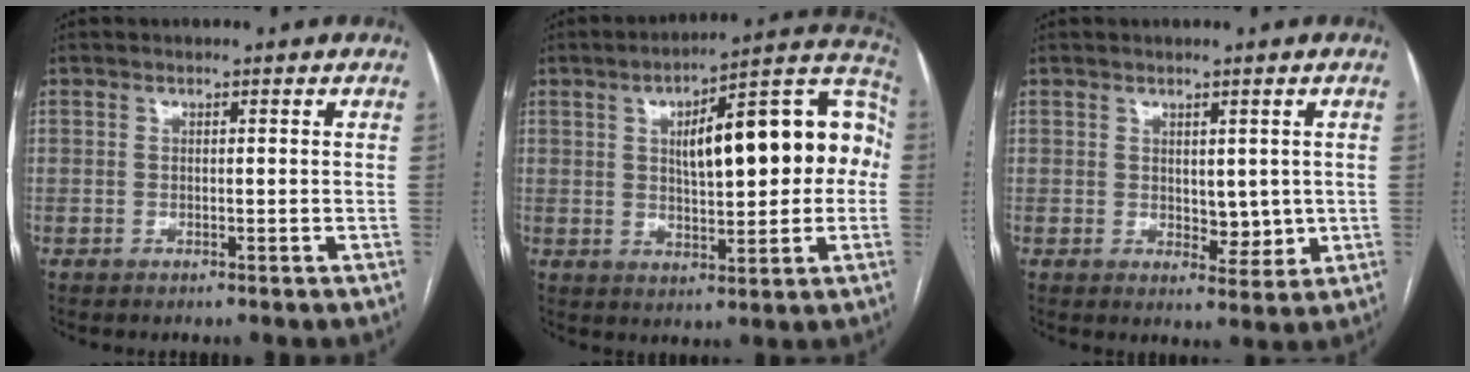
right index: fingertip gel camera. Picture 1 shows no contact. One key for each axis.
{"total": 18.4, "fx": 2.3, "fy": 5.6, "fz": 17.4, "tx": -0.240, "ty": 0.049, "tz": 0.035}
{"total": 4.3, "fx": 0.4, "fy": 2.4, "fz": 3.5, "tx": -0.043, "ty": -0.009, "tz": 0.015}